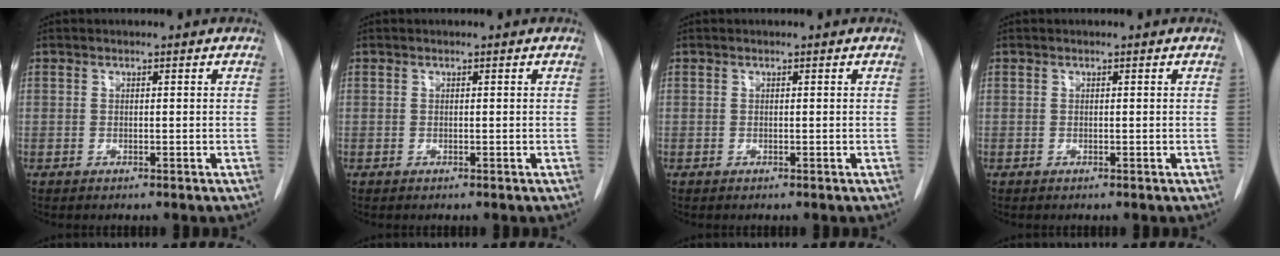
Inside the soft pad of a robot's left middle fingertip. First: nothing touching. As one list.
[{"total": 0.0}, {"total": 0.0}, {"total": 0.0}]